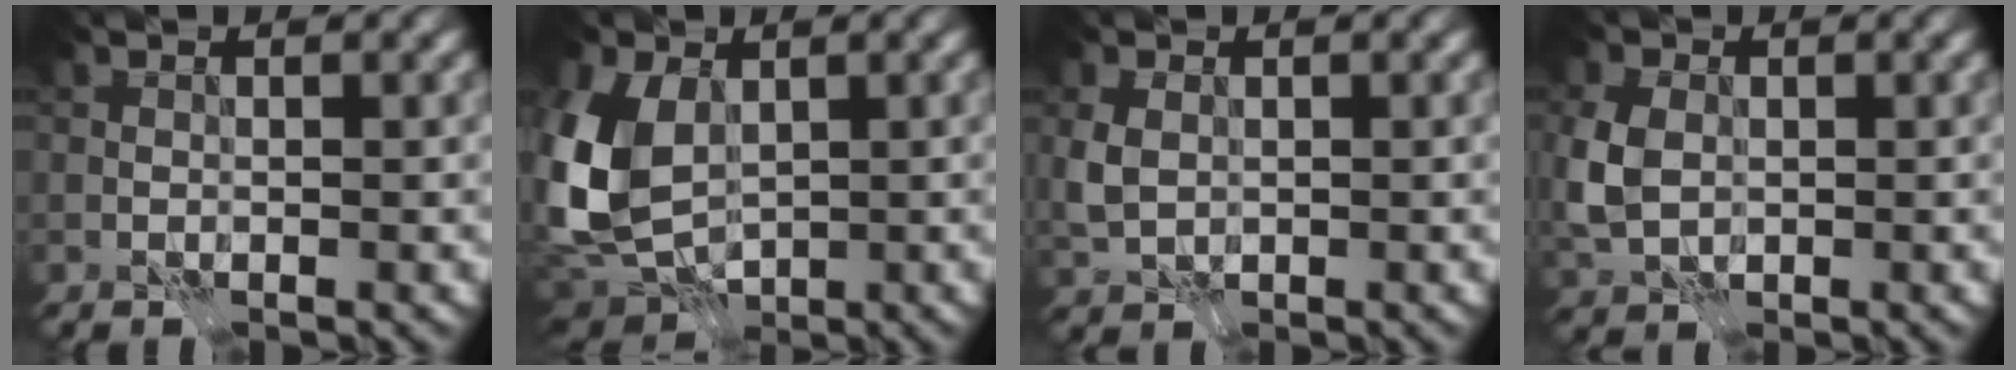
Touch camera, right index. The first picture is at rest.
{"total": 9.6, "force": [0.8, 6.6, 6.9], "torque": [-0.183, -0.004, 0.008]}
{"total": 2.6, "force": [0.1, 2.0, 1.7], "torque": [-0.046, -0.001, 0.004]}
{"total": 4.5, "force": [-0.1, 3.4, 3.0], "torque": [-0.083, 0.000, -0.004]}